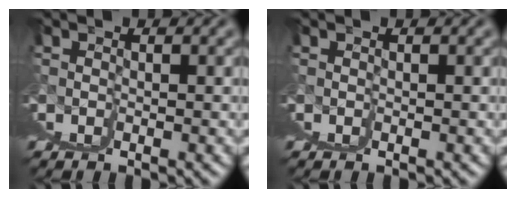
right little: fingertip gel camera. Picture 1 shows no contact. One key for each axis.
{"total": 0.0}